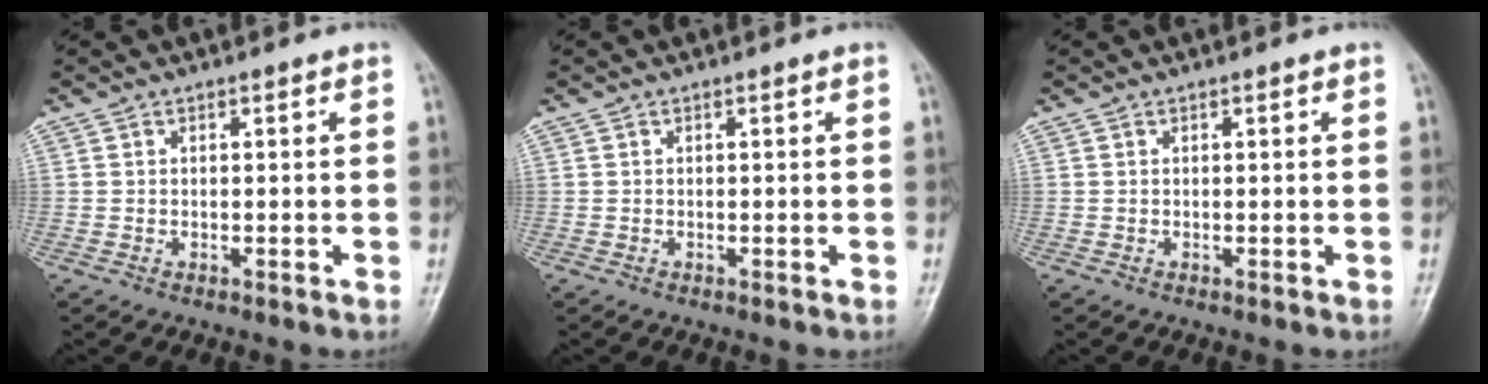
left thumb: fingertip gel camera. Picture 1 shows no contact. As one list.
[{"total": 0.0}, {"total": 0.0}]